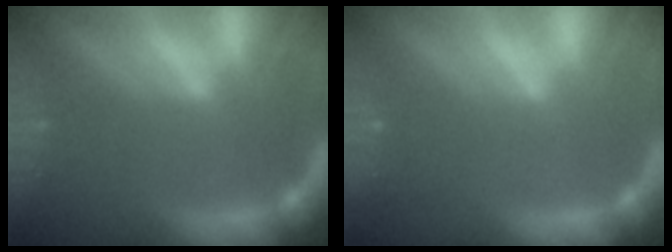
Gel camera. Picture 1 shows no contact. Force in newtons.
{"total": 0.0}